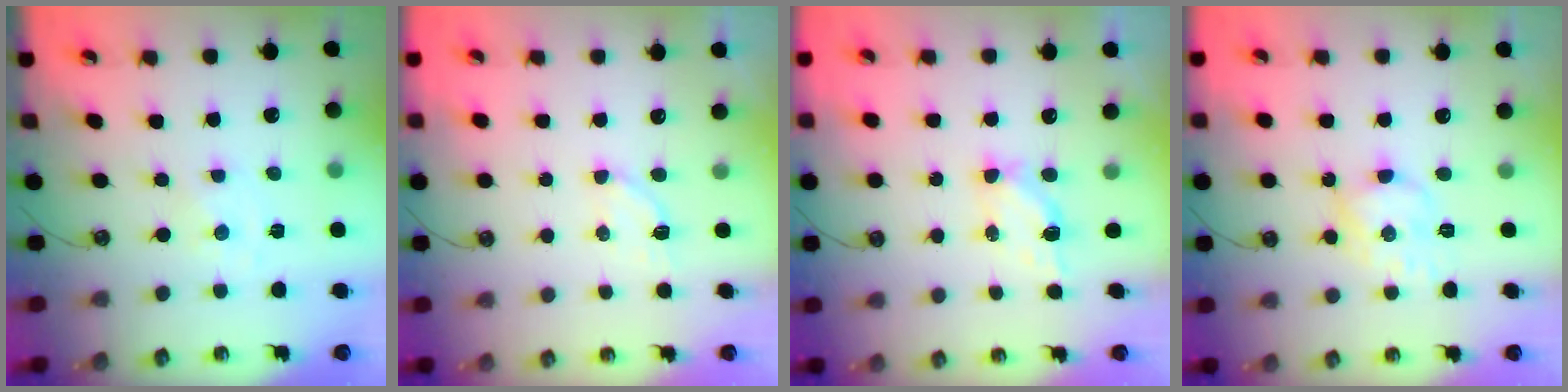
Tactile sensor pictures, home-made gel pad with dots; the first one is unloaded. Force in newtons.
{"total": 4.1, "press": 3.9, "slide": 1.2}
{"total": 5.3, "press": 5.2, "slide": 0.3}
{"total": 8.7, "press": 8.7, "slide": 0.2}